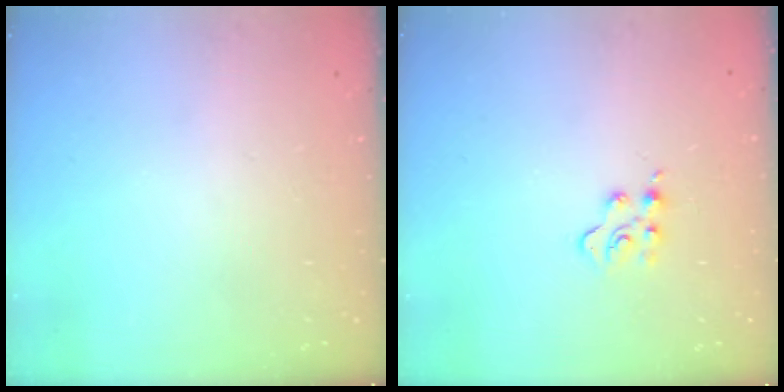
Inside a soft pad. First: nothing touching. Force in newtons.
{"total": 3.0, "press": 2.9, "slide": 0.3}